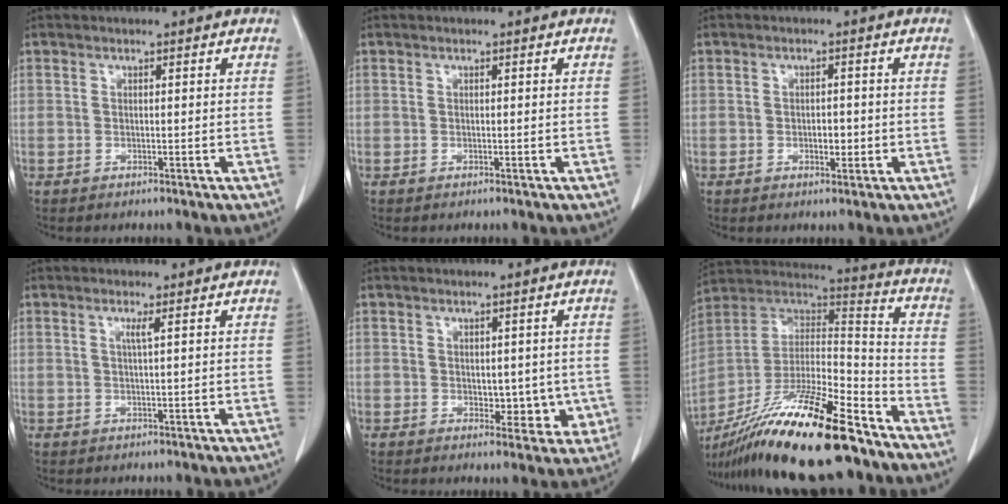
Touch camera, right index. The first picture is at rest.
{"total": 0.0}
{"total": 2.2, "force": [-0.5, 1.2, 1.8], "torque": [-0.027, 0.002, -0.004]}
{"total": 1.2, "force": [0.5, -0.3, 1.1], "torque": [-0.025, -0.002, 0.009]}
{"total": 4.5, "force": [-0.3, 3.0, 3.3], "torque": [-0.024, 0.001, 0.006]}
{"total": 25.6, "force": [-19.0, 4.1, 16.7], "torque": [-0.290, -0.010, -0.332]}